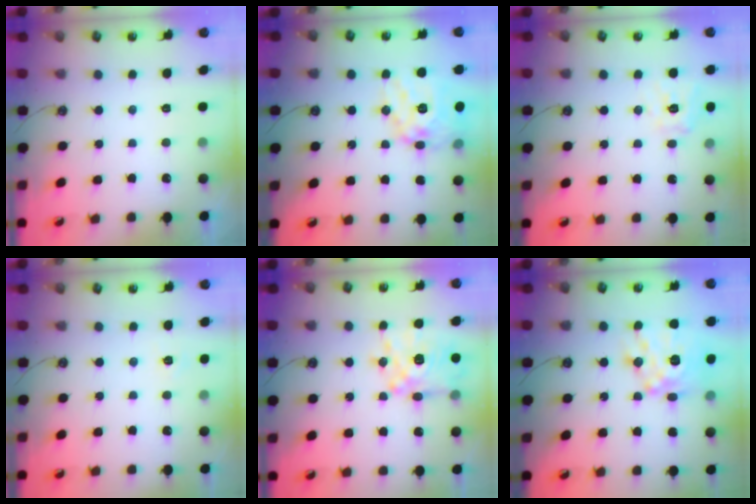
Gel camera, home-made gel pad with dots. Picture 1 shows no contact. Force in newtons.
{"total": 18.3, "press": 18.2, "slide": 1.7}
{"total": 11.2, "press": 11.1, "slide": 1.2}
{"total": 4.4, "press": 4.3, "slide": 0.4}
{"total": 14.3, "press": 14.2, "slide": 1.2}
{"total": 16.4, "press": 16.3, "slide": 1.8}